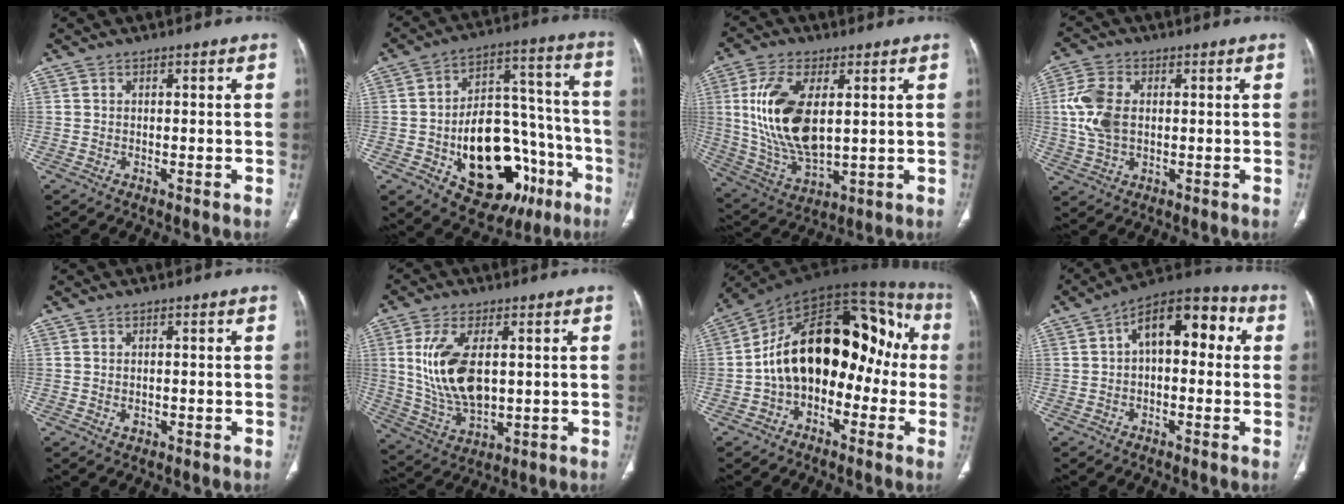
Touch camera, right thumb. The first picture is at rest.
{"total": 25.5, "force": [-9.1, 15.2, 18.4], "torque": [-0.239, 0.059, -0.115]}
{"total": 17.1, "force": [3.0, 8.6, 14.5], "torque": [-0.291, -0.016, 0.067]}
{"total": 8.9, "force": [0.7, 5.7, 6.8], "torque": [-0.153, 0.007, 0.018]}
{"total": 1.3, "force": [-0.2, 0.9, 0.9], "torque": [-0.014, 0.001, 0.001]}
{"total": 14.0, "force": [2.1, 7.4, 11.7], "torque": [-0.234, -0.012, 0.053]}
{"total": 22.7, "force": [-1.9, 14.2, 17.6], "torque": [-0.236, 0.076, -0.038]}
{"total": 13.3, "force": [2.1, 7.4, 10.9], "torque": [-0.127, 0.042, 0.020]}